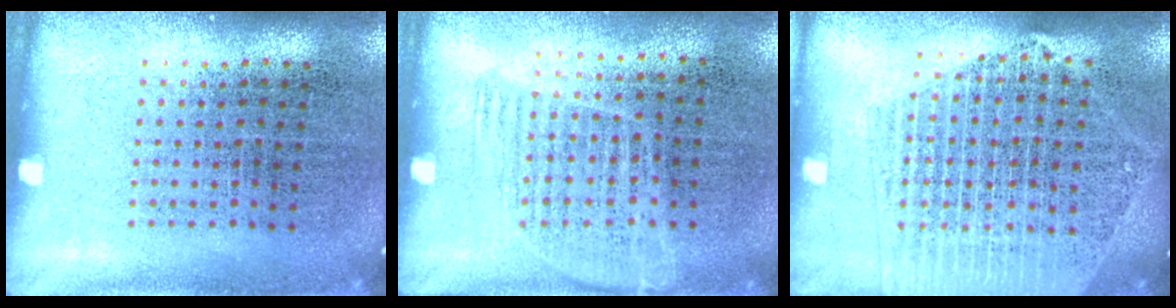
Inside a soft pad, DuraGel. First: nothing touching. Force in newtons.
{"total": 1.1, "press": 0.9, "slide": 0.6}
{"total": 2.1, "press": 2.0, "slide": 0.9}